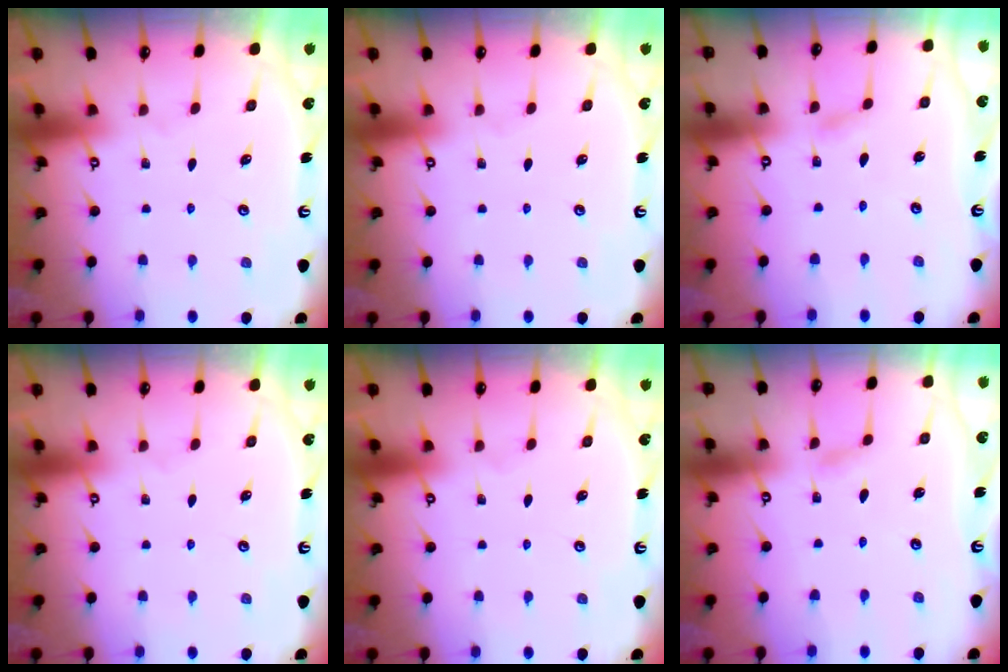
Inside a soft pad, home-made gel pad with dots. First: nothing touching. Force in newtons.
{"total": 0.0}
{"total": 2.2, "press": 2.2, "slide": 0.3}
{"total": 0.0}
{"total": 0.0}
{"total": 2.5, "press": 2.5, "slide": 0.3}